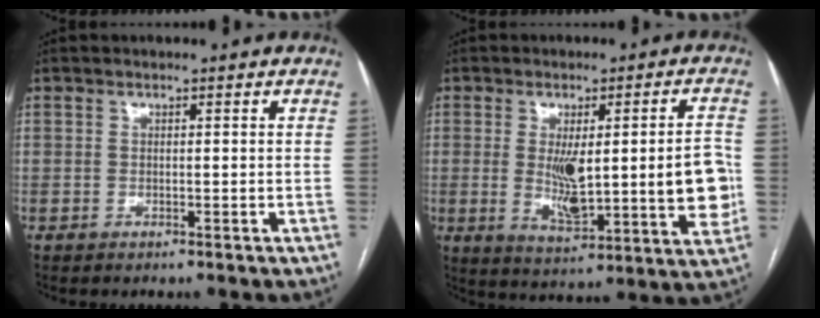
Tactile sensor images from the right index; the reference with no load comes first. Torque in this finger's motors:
{"motor_torque": [0.55, -0.06, 0.37, 0.16]}